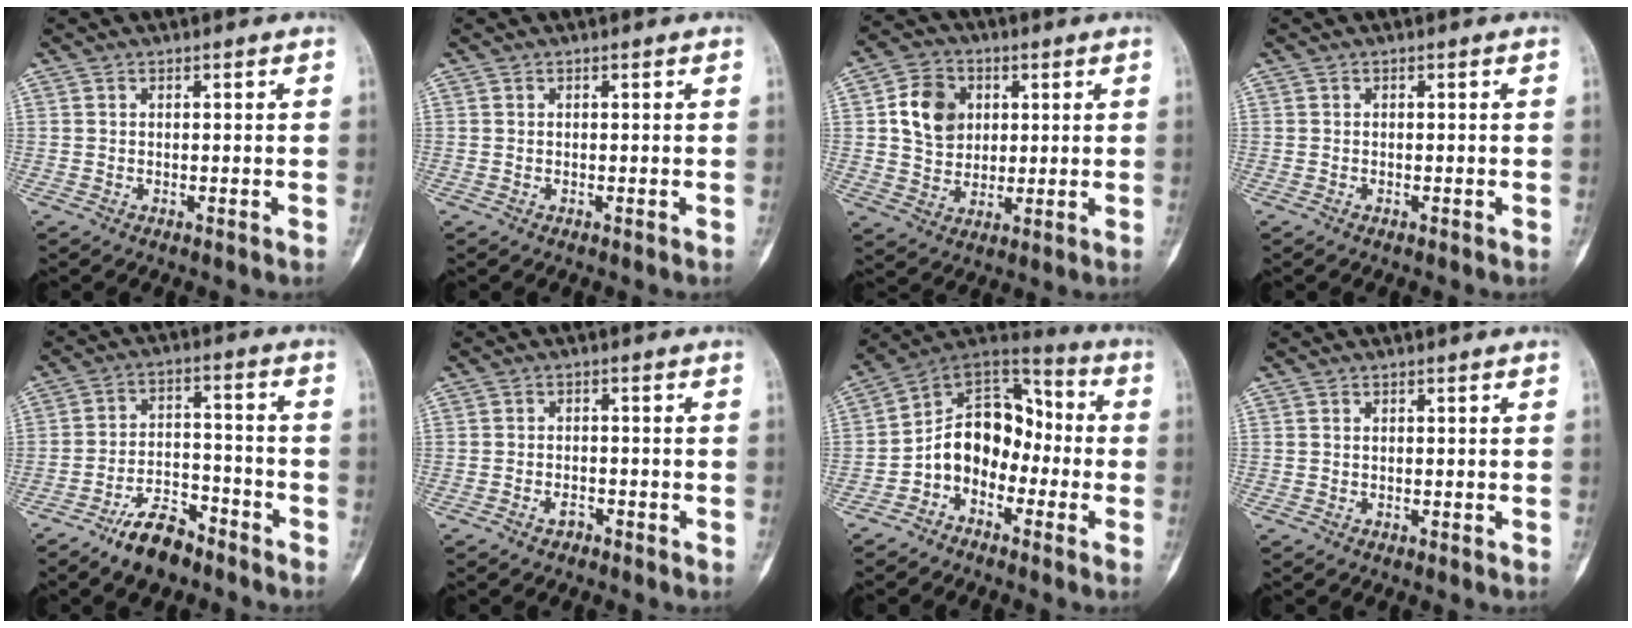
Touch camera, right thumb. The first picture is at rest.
{"total": 0.0}
{"total": 10.1, "force": [2.4, 8.2, 5.4], "torque": [-0.063, -0.003, 0.042]}
{"total": 0.0}
{"total": 9.7, "force": [-7.2, 4.3, 4.8], "torque": [-0.065, 0.055, -0.131]}
{"total": 1.9, "force": [-1.4, 1.2, 0.7], "torque": [-0.009, 0.010, -0.023]}
{"total": 13.1, "force": [-3.6, 9.8, 7.9], "torque": [-0.091, 0.075, -0.078]}
{"total": 0.0}